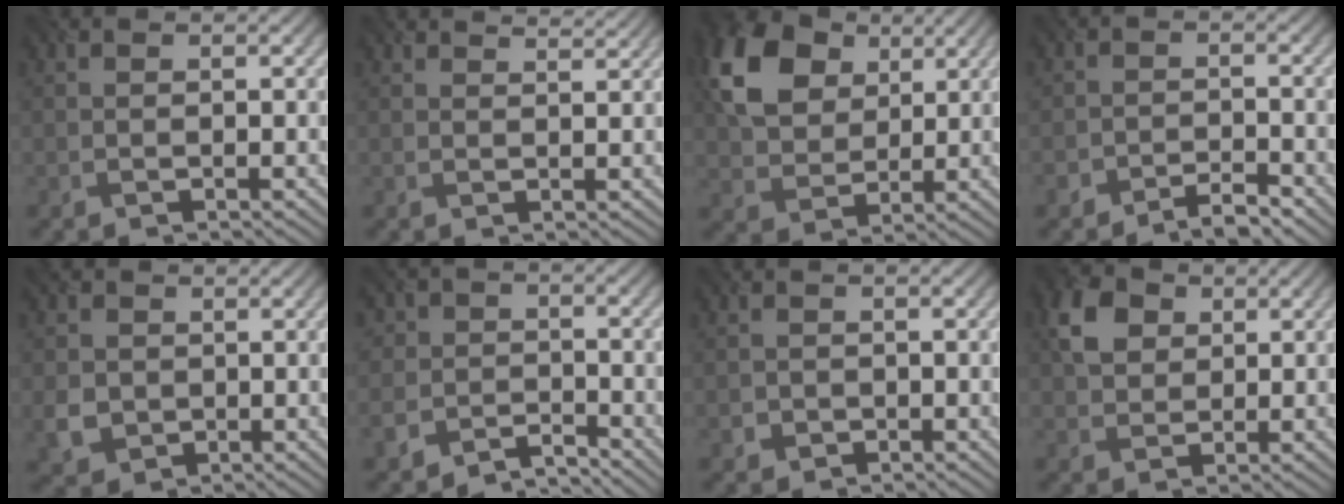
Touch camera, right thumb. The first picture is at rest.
{"total": 2.1, "force": [2.1, 0.0, 0.2], "torque": [-0.014, -0.007, 0.030]}
{"total": 12.1, "force": [5.2, 8.4, 7.0], "torque": [-0.186, 0.021, 0.089]}
{"total": 2.5, "force": [-2.3, 0.8, 0.6], "torque": [-0.006, 0.003, -0.048]}
{"total": 4.4, "force": [0.0, 4.2, 1.5], "torque": [-0.058, -0.016, -0.007]}
{"total": 4.5, "force": [-3.6, 2.7, 0.7], "torque": [-0.017, -0.010, -0.080]}
{"total": 0.9, "force": [-0.1, 0.9, -0.3], "torque": [0.008, -0.006, -0.007]}
{"total": 4.9, "force": [1.9, 3.8, 2.5], "torque": [-0.066, 0.006, 0.031]}